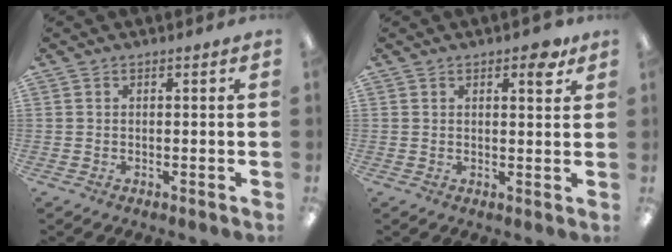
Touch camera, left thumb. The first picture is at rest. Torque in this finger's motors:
{"motor_torque": [0.09, 0.19, -0.08, -0.03, 0.04]}